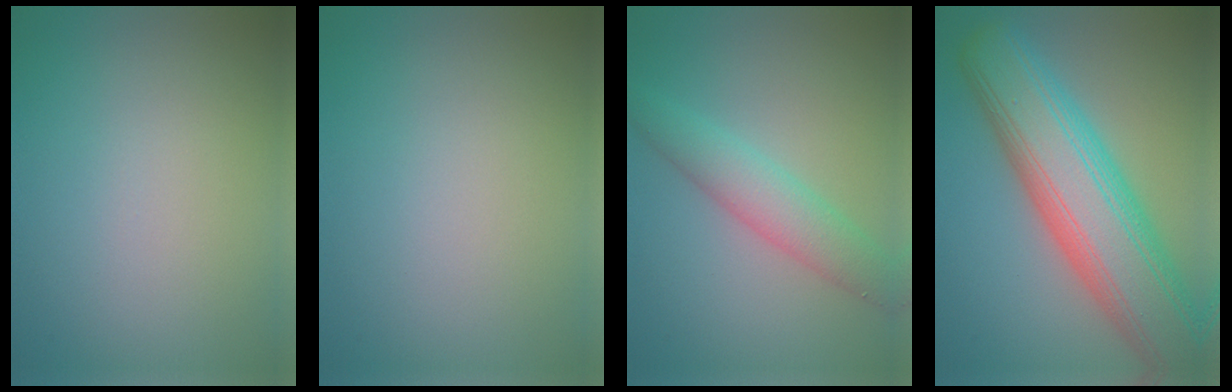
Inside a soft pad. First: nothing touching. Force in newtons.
{"total": 0.0}
{"total": 4.1, "press": 4.1, "slide": 0.1}
{"total": 12.1, "press": 12.1, "slide": 0.7}